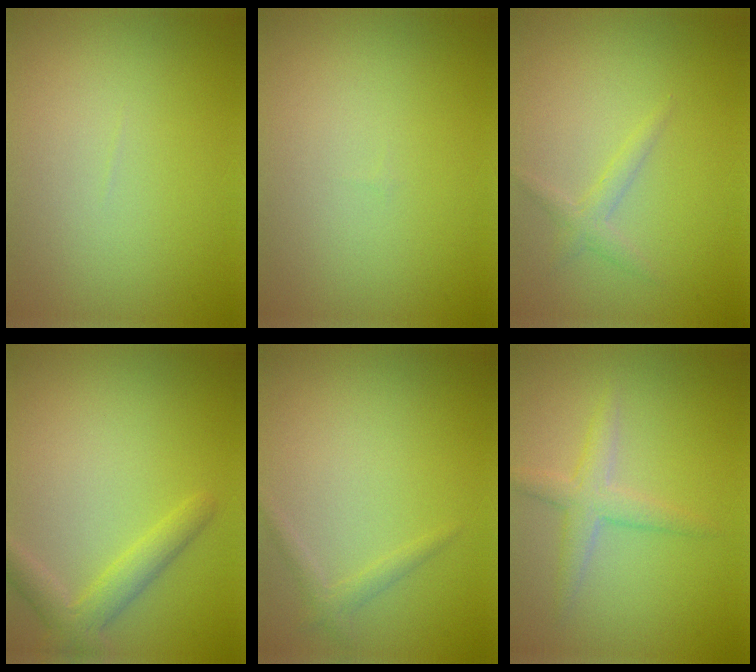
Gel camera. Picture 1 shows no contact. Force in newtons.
{"total": 0.0}
{"total": 1.3, "press": 1.3, "slide": 0.0}
{"total": 2.8, "press": 2.8, "slide": 0.0}
{"total": 1.1, "press": 1.1, "slide": 0.1}
{"total": 2.5, "press": 2.5, "slide": 0.1}